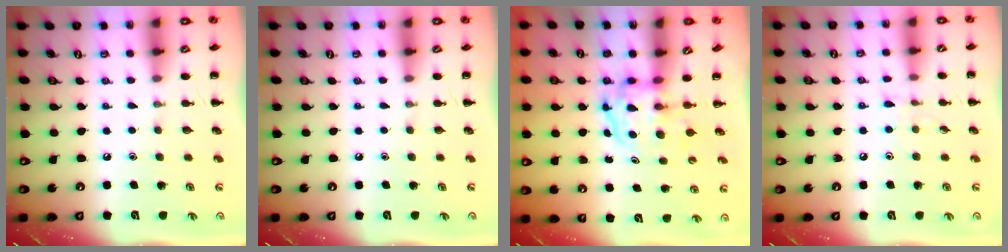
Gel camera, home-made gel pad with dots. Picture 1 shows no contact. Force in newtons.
{"total": 0.0}
{"total": 3.9, "press": 3.9, "slide": 0.6}
{"total": 4.9, "press": 4.5, "slide": 1.8}